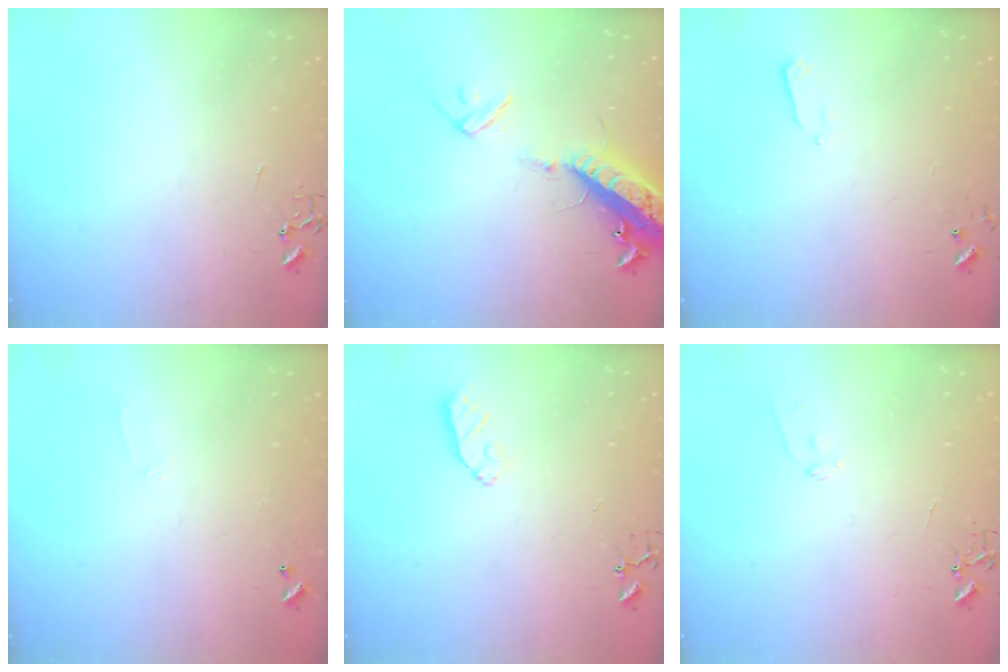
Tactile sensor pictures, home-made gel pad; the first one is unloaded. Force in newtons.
{"total": 16.4, "press": 16.1, "slide": 3.1}
{"total": 2.4, "press": 2.3, "slide": 0.4}
{"total": 5.0, "press": 5.0, "slide": 0.9}
{"total": 5.5, "press": 5.4, "slide": 0.8}
{"total": 7.1, "press": 7.0, "slide": 0.7}